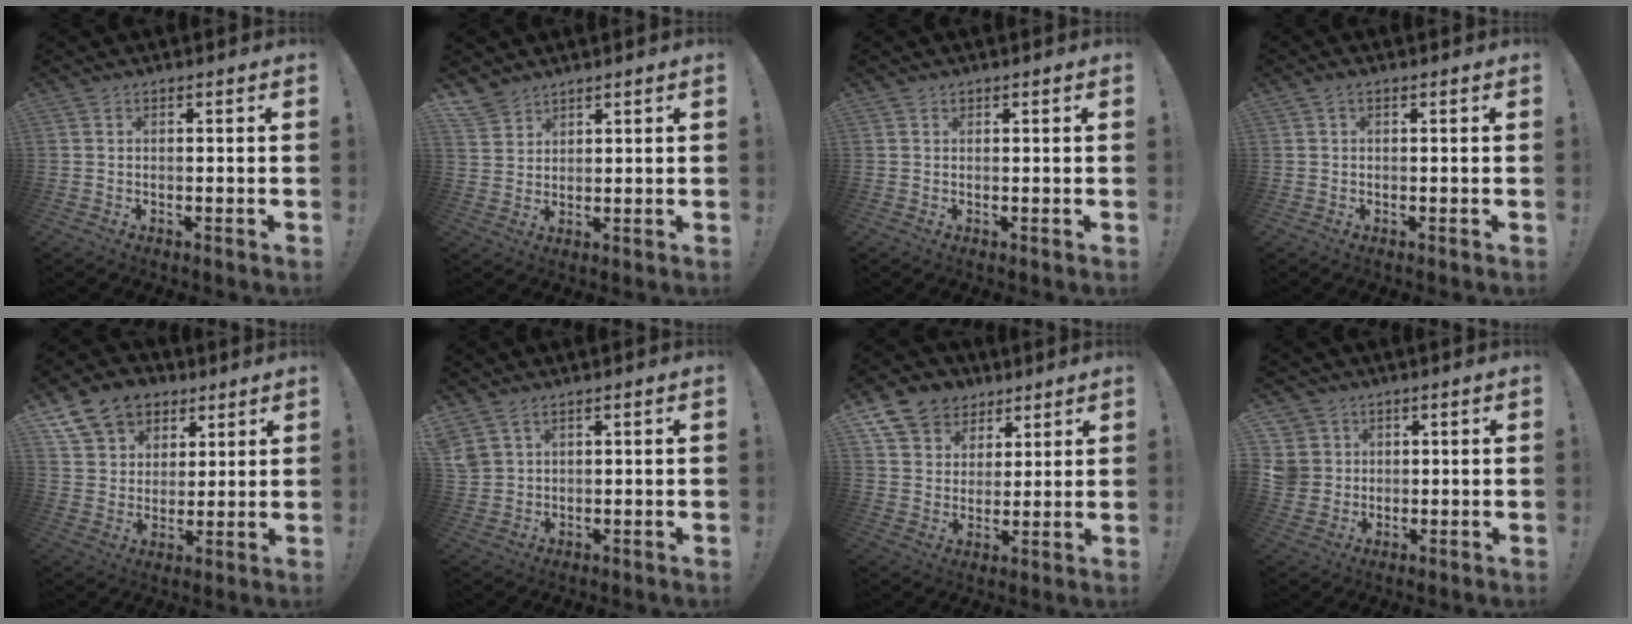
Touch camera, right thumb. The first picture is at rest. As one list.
[{"total": 5.1, "force": [4.3, 2.5, 0.8], "torque": [-0.019, -0.029, 0.085]}, {"total": 0.7, "force": [0.6, 0.4, 0.0], "torque": [0.002, -0.001, 0.011]}, {"total": 1.2, "force": [0.4, 0.7, 0.8], "torque": [-0.010, -0.001, 0.007]}, {"total": 14.2, "force": [7.9, 10.5, 5.2], "torque": [-0.082, -0.043, 0.156]}, {"total": 4.5, "force": [3.0, 2.9, 1.7], "torque": [-0.035, -0.009, 0.062]}, {"total": 11.1, "force": [6.7, 8.4, 2.7], "torque": [-0.048, -0.045, 0.136]}, {"total": 7.1, "force": [1.9, 6.6, 1.6], "torque": [-0.033, -0.013, 0.037]}]